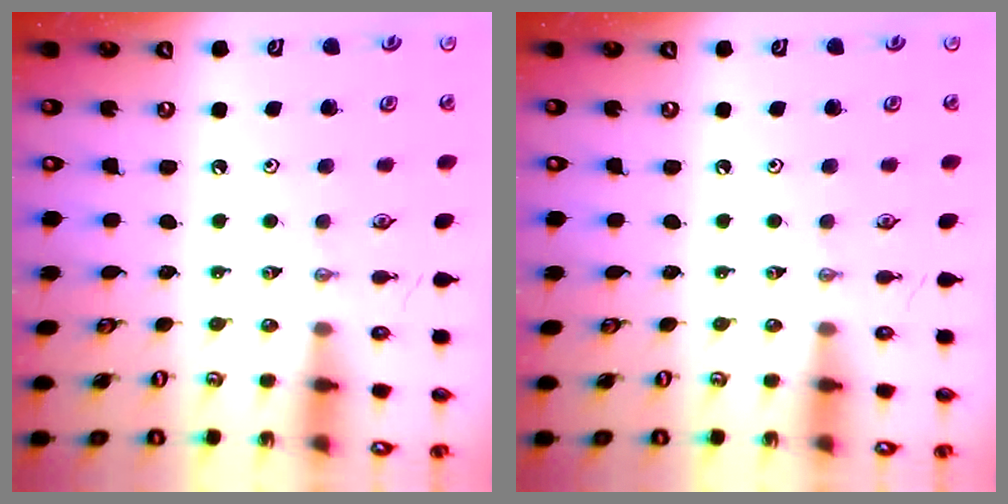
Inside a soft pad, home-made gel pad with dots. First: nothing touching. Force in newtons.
{"total": 0.0}